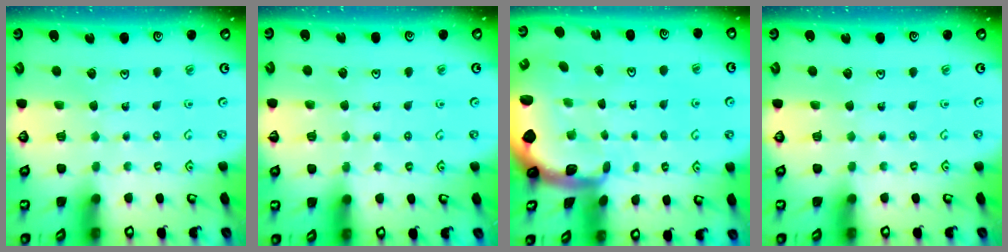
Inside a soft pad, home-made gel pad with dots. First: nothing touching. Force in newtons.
{"total": 3.0, "press": 2.9, "slide": 0.6}
{"total": 2.9, "press": 2.9, "slide": 0.5}
{"total": 0.0}